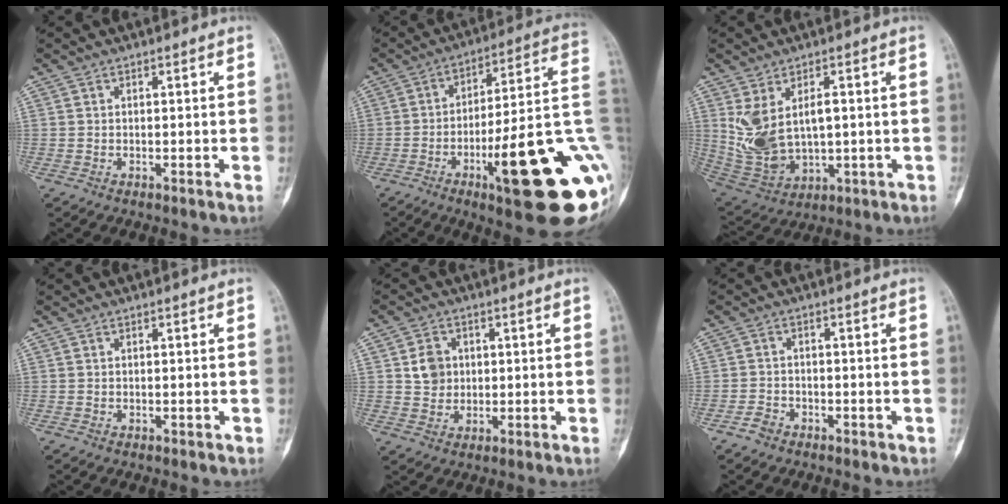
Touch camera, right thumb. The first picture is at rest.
{"total": 26.5, "force": [-8.1, 5.6, 24.6], "torque": [-0.269, 0.026, -0.109]}
{"total": 12.3, "force": [1.4, 7.7, 9.5], "torque": [-0.169, -0.006, 0.052]}
{"total": 0.0}
{"total": 5.3, "force": [0.9, 4.7, 2.4], "torque": [-0.015, -0.001, 0.015]}
{"total": 2.8, "force": [-1.9, 1.9, 0.6], "torque": [-0.009, 0.014, -0.036]}